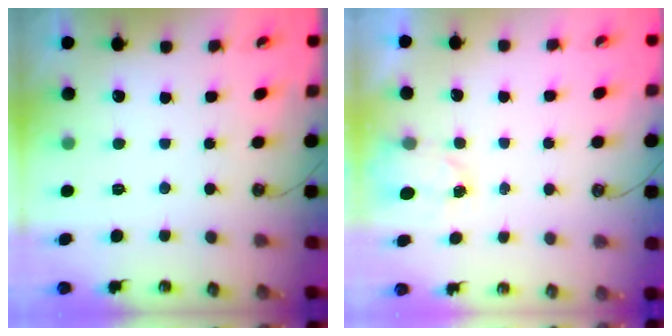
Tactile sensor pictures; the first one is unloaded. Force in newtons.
{"total": 1.5, "press": 1.5, "slide": 0.3}